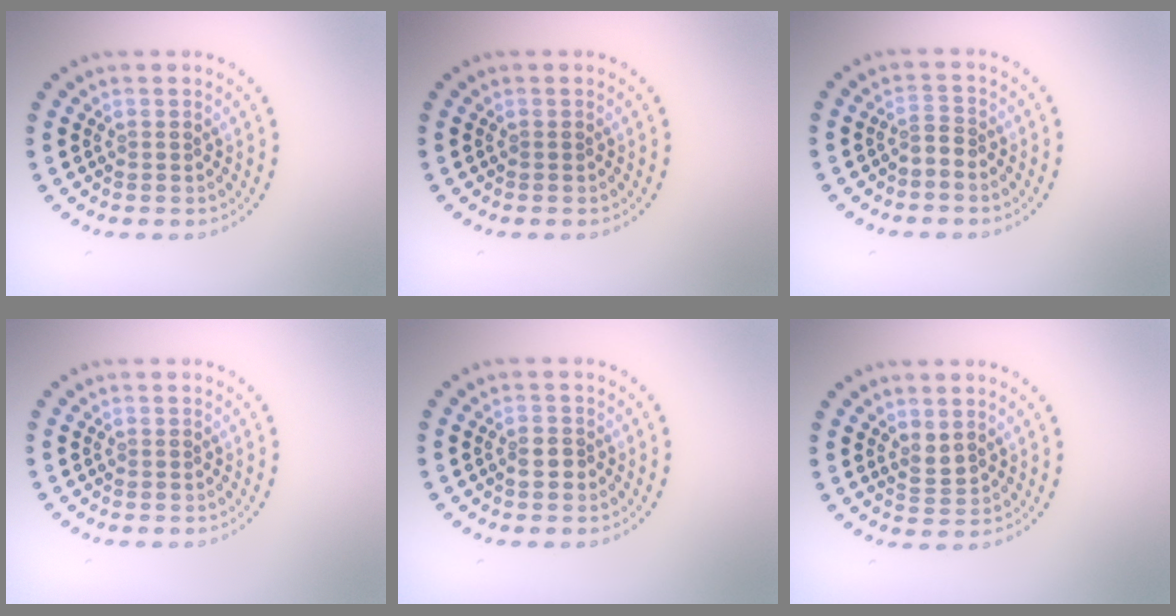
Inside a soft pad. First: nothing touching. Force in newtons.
{"total": 0.0}
{"total": 1.2, "press": 0.6, "slide": 1.0}
{"total": 0.0}
{"total": 1.3, "press": 1.2, "slide": 0.5}
{"total": 1.4, "press": 1.2, "slide": 0.7}